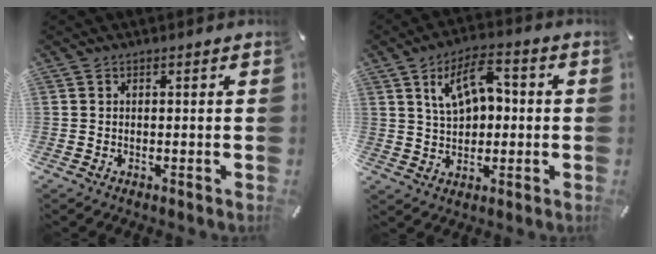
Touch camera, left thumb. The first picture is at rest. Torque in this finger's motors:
{"motor_torque": [1.19, 1.37, 0.43, -0.24, 0.13]}